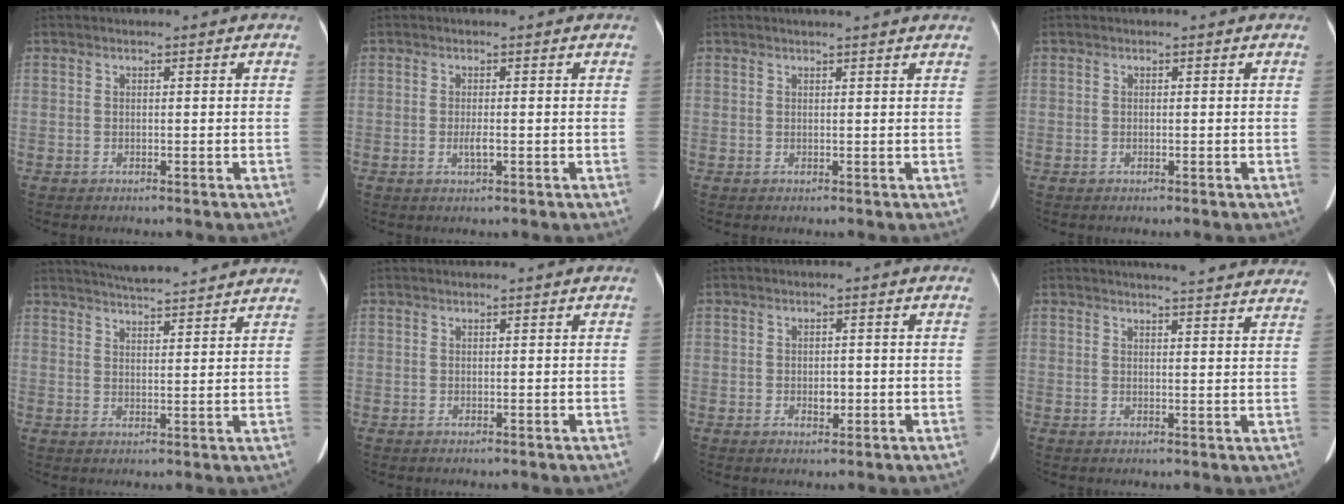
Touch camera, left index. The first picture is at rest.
{"total": 1.5, "force": [-0.4, 0.3, 1.4], "torque": [-0.030, -0.004, -0.006]}
{"total": 4.8, "force": [4.4, 0.0, 2.1], "torque": [-0.027, 0.018, 0.044]}
{"total": 0.0}
{"total": 14.0, "force": [13.0, 0.8, 5.2], "torque": [-0.089, 0.024, 0.178]}
{"total": 1.9, "force": [1.8, -0.1, 0.6], "torque": [-0.008, 0.020, 0.025]}
{"total": 1.8, "force": [-0.5, 1.2, 1.3], "torque": [-0.022, 0.000, -0.004]}
{"total": 17.3, "force": [16.4, 1.2, 5.5], "torque": [-0.061, -0.033, 0.179]}